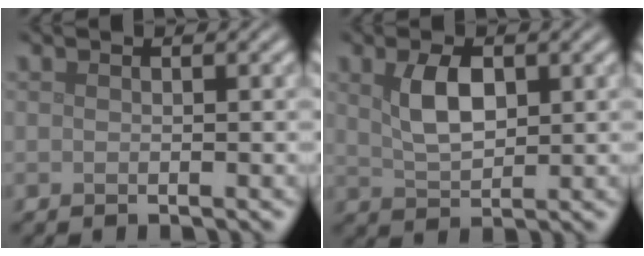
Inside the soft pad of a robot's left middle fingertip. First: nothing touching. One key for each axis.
{"total": 3.7, "fx": 1.1, "fy": 1.9, "fz": 3.0, "tx": -0.062, "ty": 0.002, "tz": 0.025}